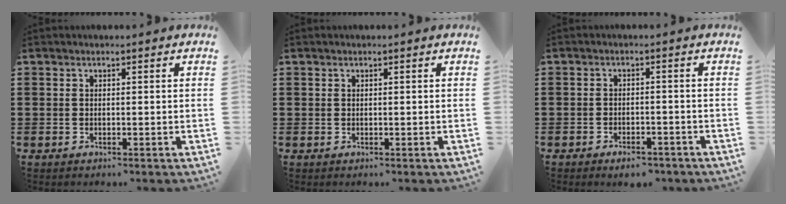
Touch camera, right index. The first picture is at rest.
{"total": 0.0}
{"total": 2.6, "force": [-2.4, 0.5, 0.7], "torque": [-0.016, 0.002, -0.048]}